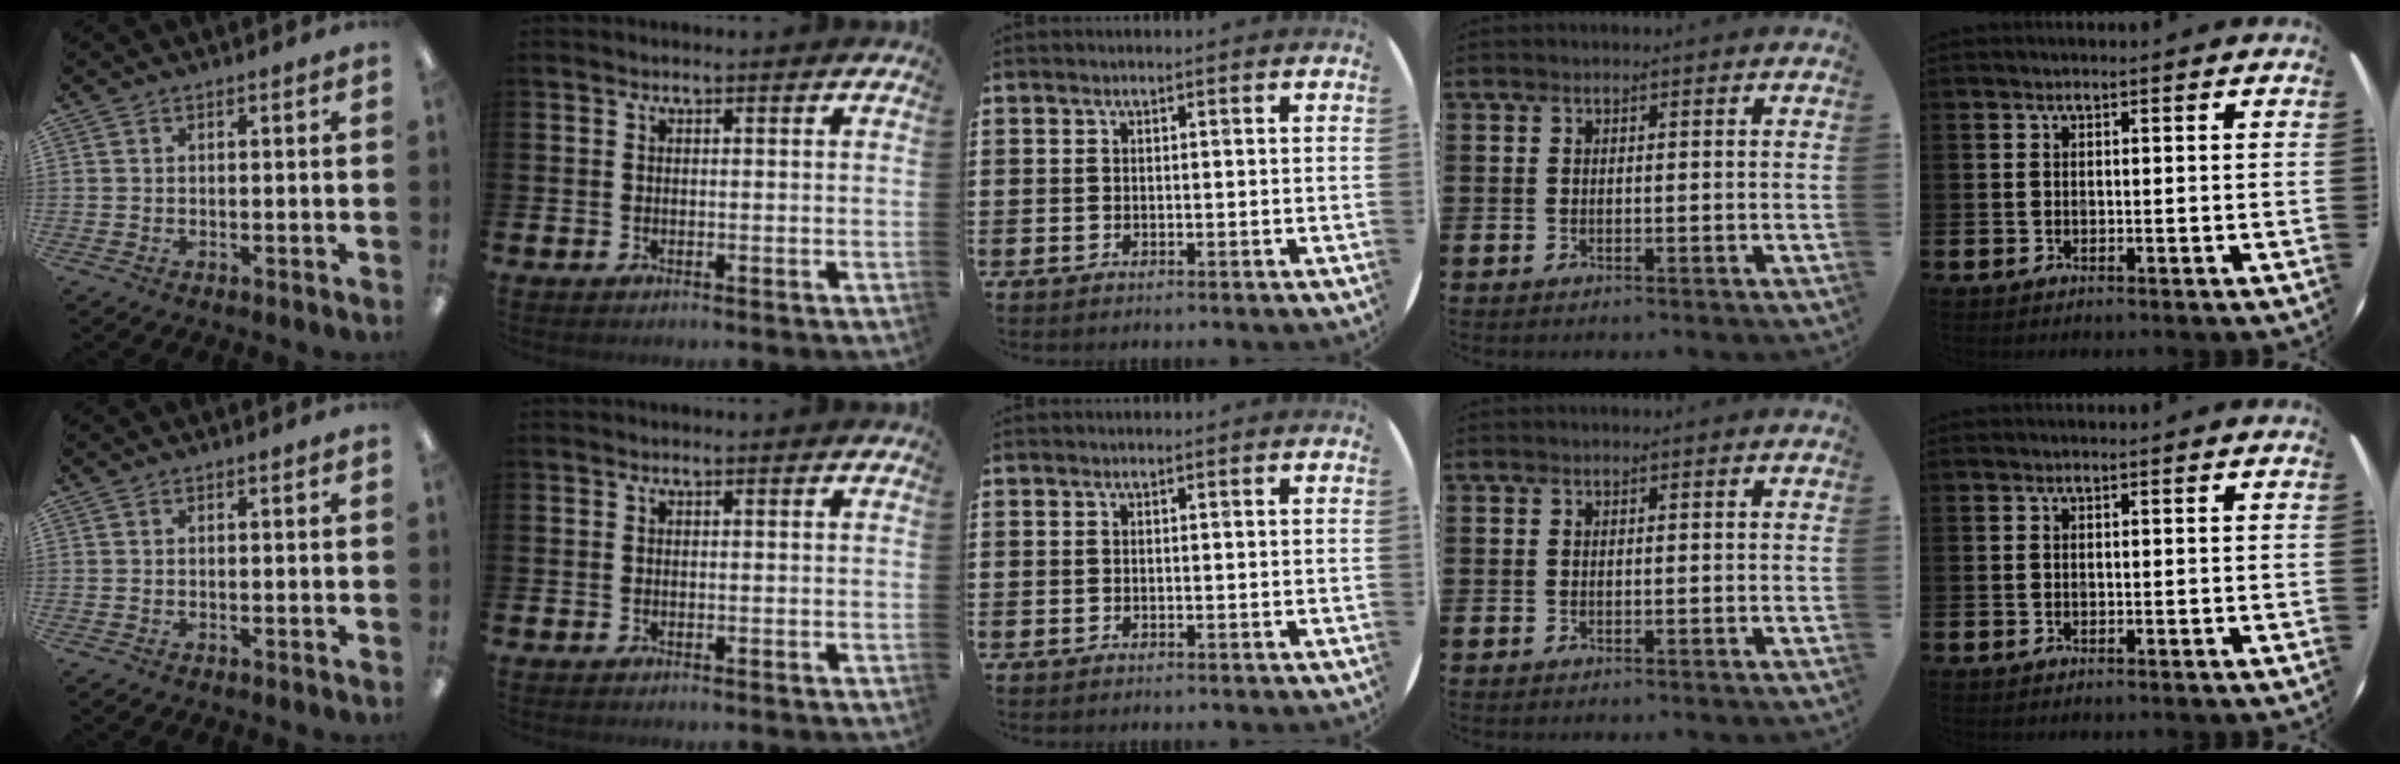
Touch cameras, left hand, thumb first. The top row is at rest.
{}